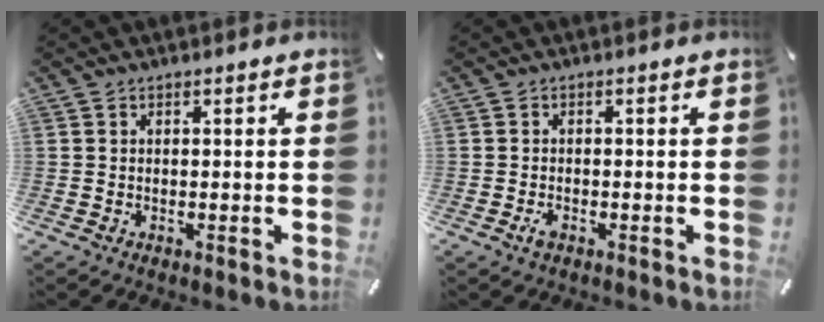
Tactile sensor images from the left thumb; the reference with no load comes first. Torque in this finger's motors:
{"motor_torque": [0.03, 0.08, -0.02, 0.03, -0.03]}